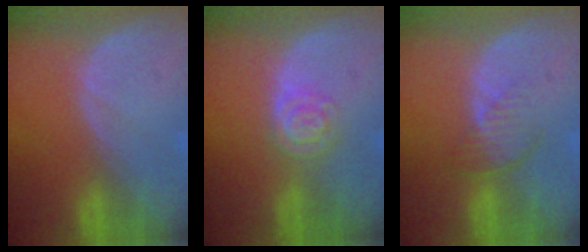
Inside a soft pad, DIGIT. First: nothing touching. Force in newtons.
{"total": 4.3, "press": 3.9, "slide": 1.9}
{"total": 3.7, "press": 3.2, "slide": 1.9}